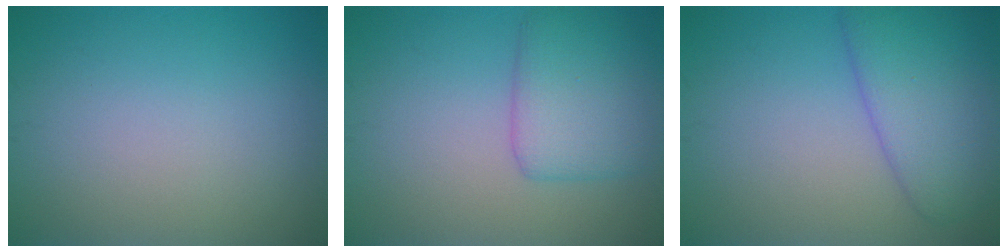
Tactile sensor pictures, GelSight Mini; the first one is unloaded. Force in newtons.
{"total": 4.3, "press": 4.3, "slide": 0.2}
{"total": 5.6, "press": 5.6, "slide": 0.3}